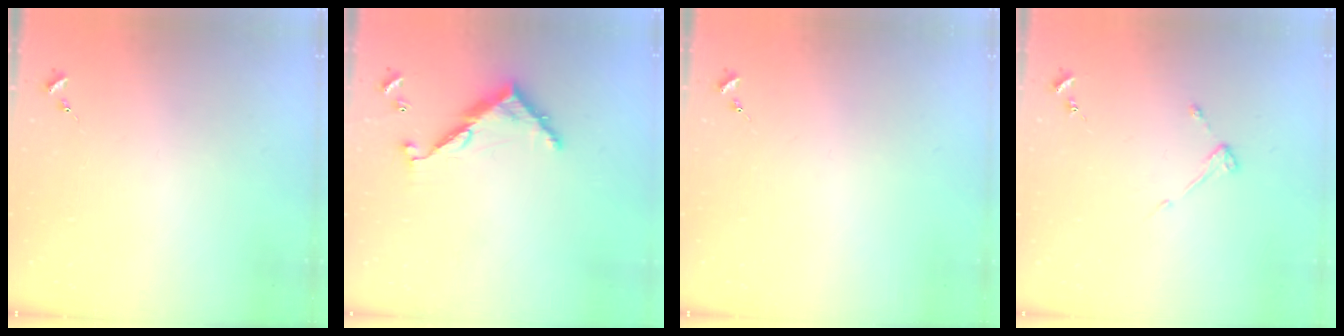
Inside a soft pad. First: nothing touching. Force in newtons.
{"total": 8.9, "press": 8.9, "slide": 0.6}
{"total": 0.0}
{"total": 4.2, "press": 4.2, "slide": 0.4}